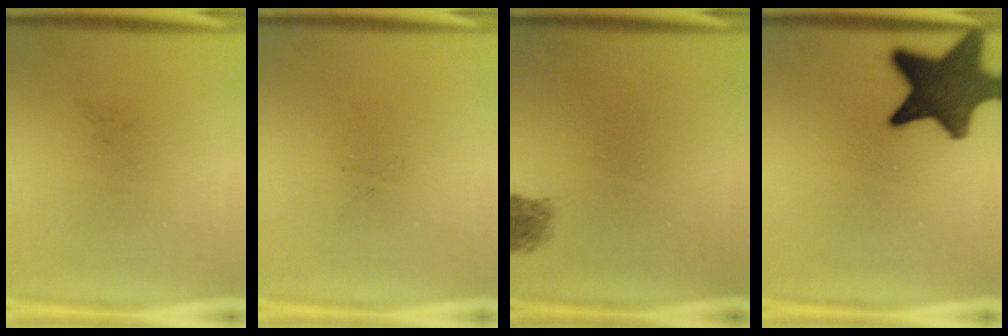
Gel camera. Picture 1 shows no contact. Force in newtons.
{"total": 0.0}
{"total": 1.8}
{"total": 13.7}